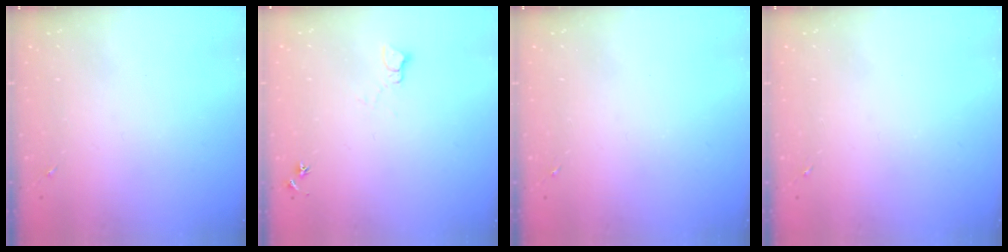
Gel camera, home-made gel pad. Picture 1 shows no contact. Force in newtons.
{"total": 5.4, "press": 5.3, "slide": 0.7}
{"total": 0.0}
{"total": 0.0}